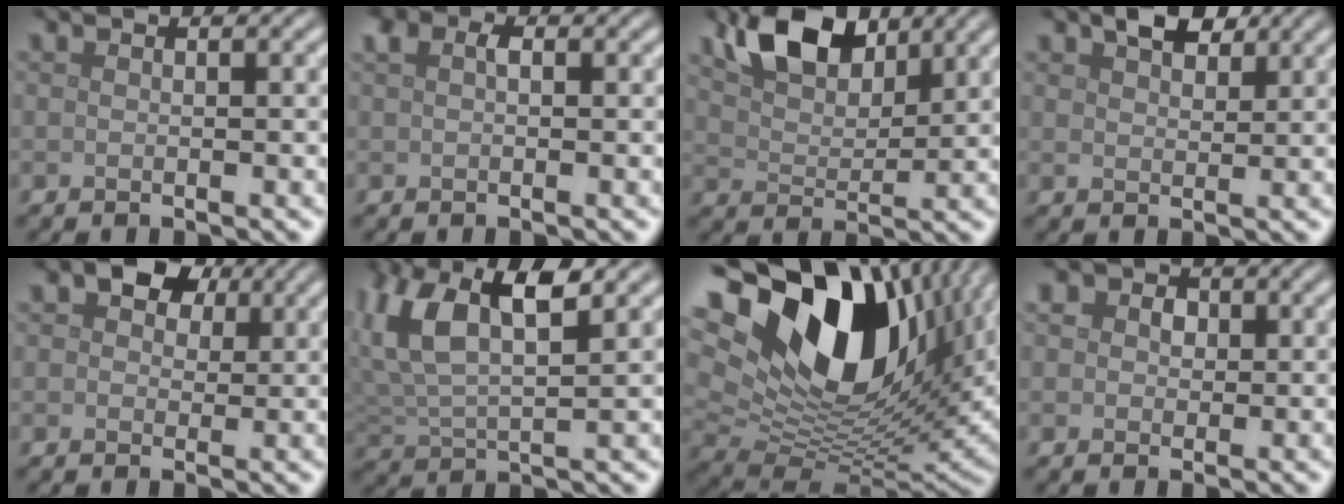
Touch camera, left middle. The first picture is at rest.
{"total": 1.6, "force": [0.6, 1.0, 1.2], "torque": [-0.026, 0.007, 0.007]}
{"total": 6.2, "force": [4.2, 3.0, 3.5], "torque": [-0.070, 0.006, 0.071]}
{"total": 3.6, "force": [2.4, 1.9, 1.9], "torque": [-0.035, 0.005, 0.040]}
{"total": 5.0, "force": [2.1, 3.4, 2.9], "torque": [-0.044, 0.009, 0.013]}
{"total": 8.3, "force": [3.6, 3.6, 6.5], "torque": [-0.144, 0.013, 0.064]}
{"total": 19.3, "force": [8.1, 11.3, 13.4], "torque": [-0.248, 0.023, 0.147]}
{"total": 6.1, "force": [2.5, 4.7, 3.1], "torque": [-0.039, 0.031, -0.005]}